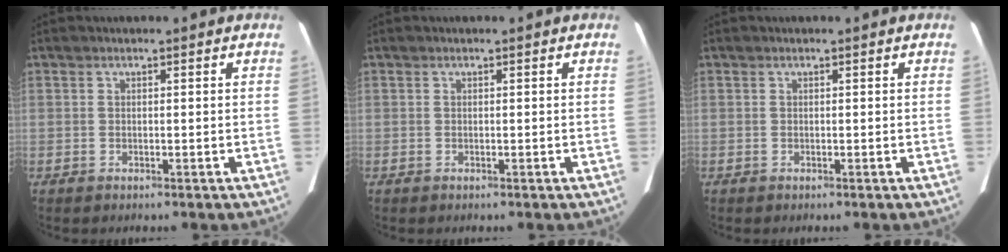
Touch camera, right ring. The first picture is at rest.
{"total": 0.0}
{"total": 0.0}